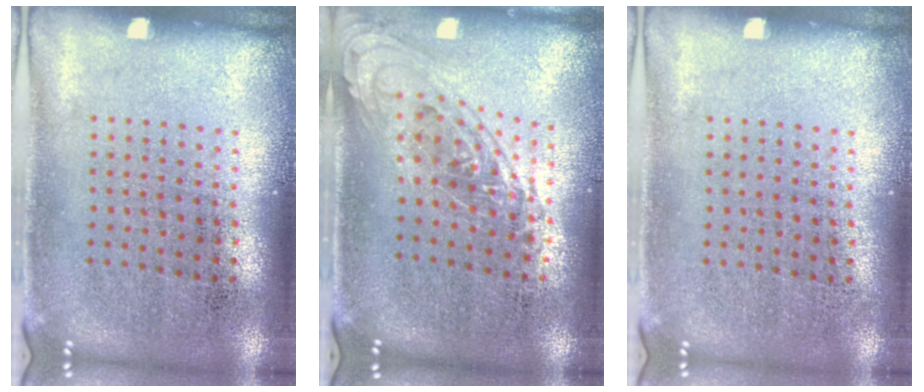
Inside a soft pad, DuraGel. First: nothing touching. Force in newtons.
{"total": 1.1, "press": 1.0, "slide": 0.4}
{"total": 0.0}